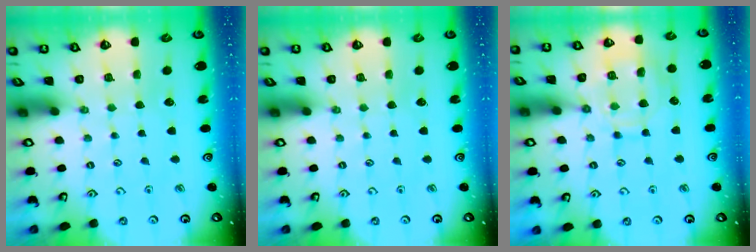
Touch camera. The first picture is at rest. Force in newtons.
{"total": 0.0}
{"total": 12.8, "press": 12.7, "slide": 1.2}